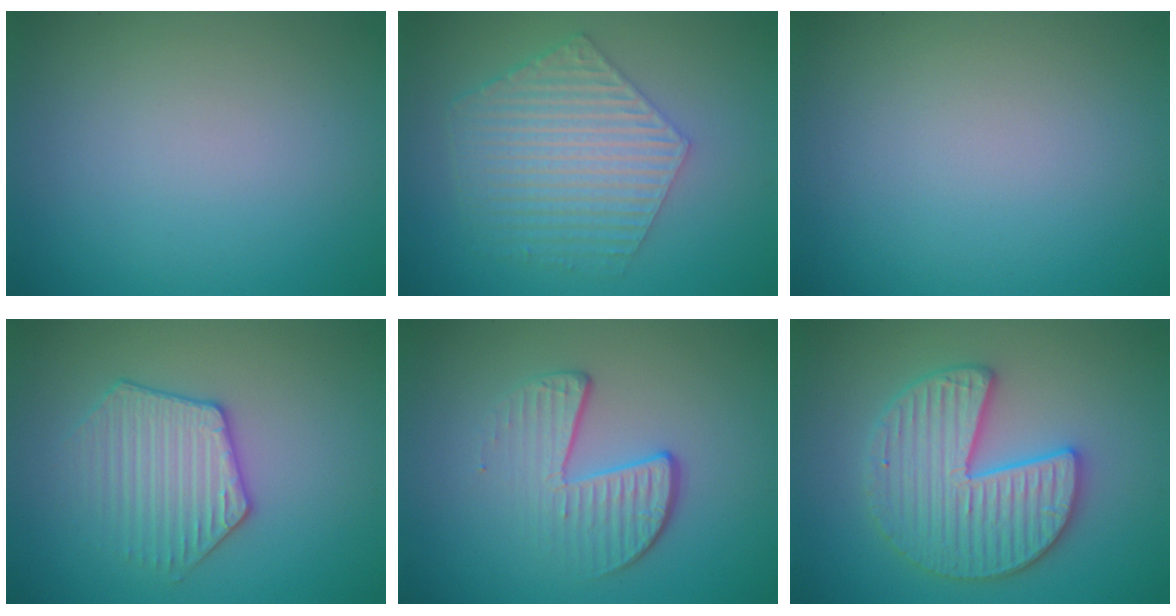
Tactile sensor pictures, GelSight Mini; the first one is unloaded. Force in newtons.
{"total": 6.0, "press": 4.3, "slide": 4.1}
{"total": 0.0}
{"total": 3.5, "press": 3.4, "slide": 0.9}
{"total": 4.0, "press": 2.7, "slide": 2.9}
{"total": 5.9, "press": 5.8, "slide": 0.9}